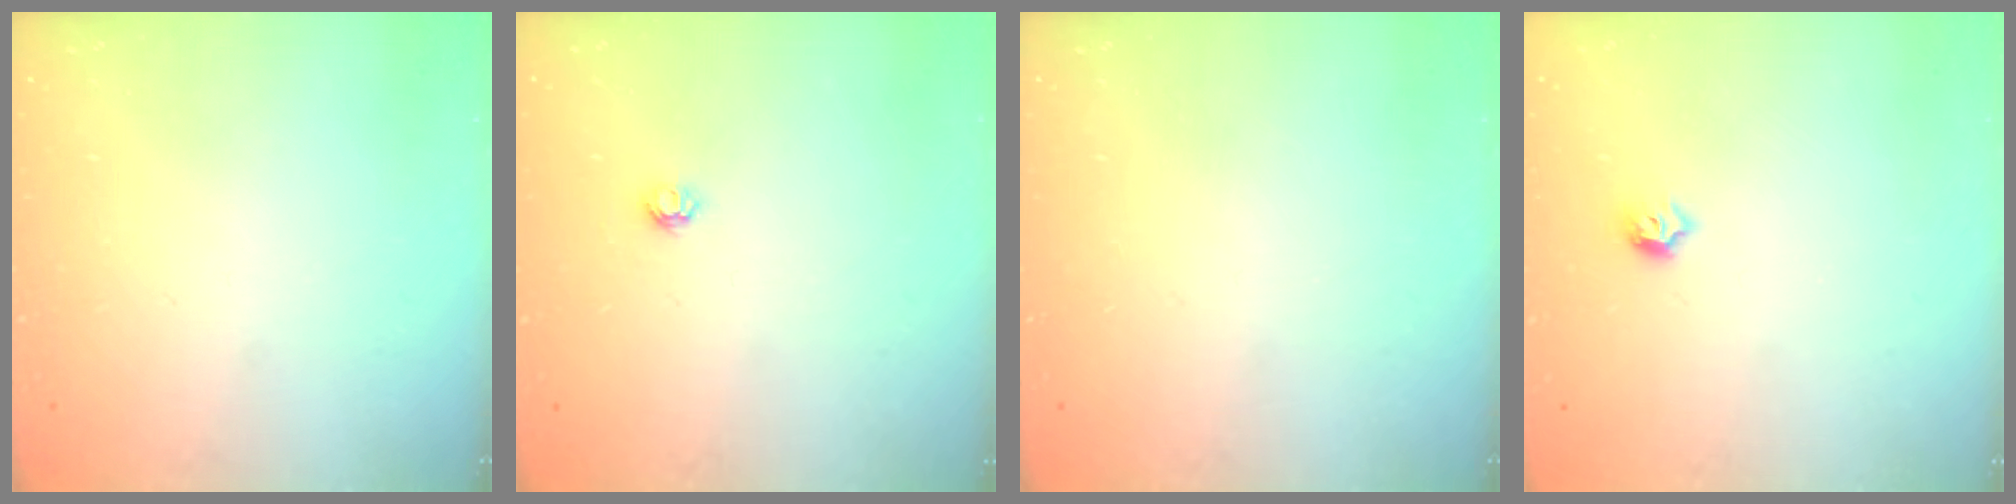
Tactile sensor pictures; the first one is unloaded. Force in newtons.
{"total": 3.8, "press": 3.8, "slide": 0.6}
{"total": 0.0}
{"total": 4.9, "press": 4.8, "slide": 0.9}